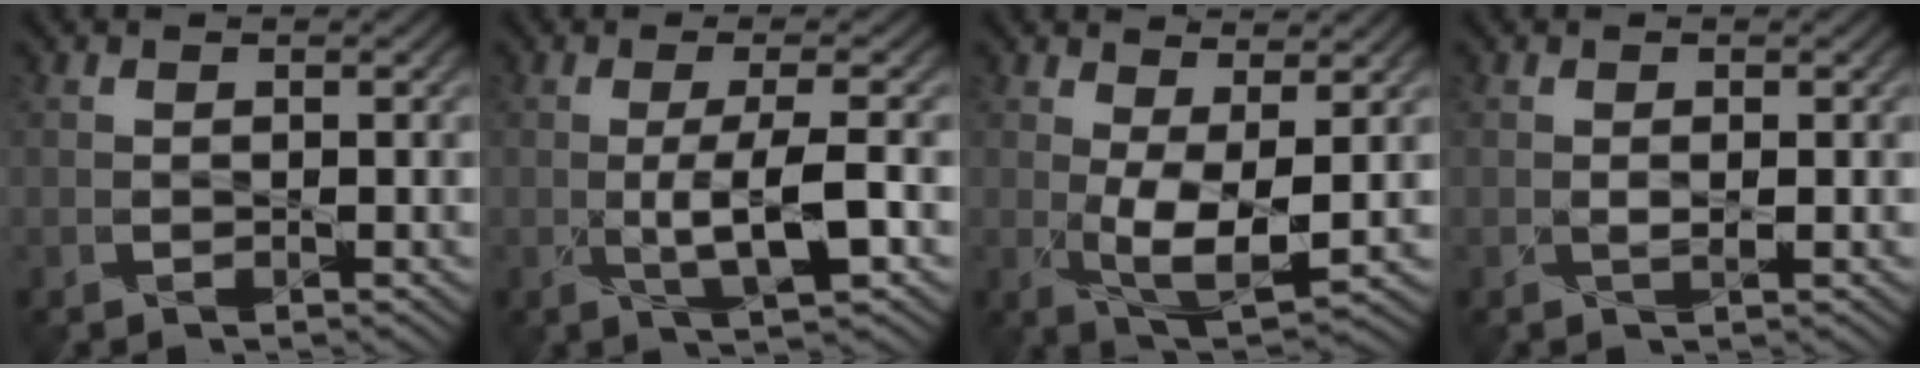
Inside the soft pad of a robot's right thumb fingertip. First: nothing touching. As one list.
[{"total": 4.6, "force": [-1.1, 0.3, 4.4], "torque": [-0.082, 0.000, -0.011]}, {"total": 5.6, "force": [0.5, 2.3, 5.1], "torque": [-0.114, -0.006, 0.018]}, {"total": 1.0, "force": [-0.2, 0.4, 1.0], "torque": [-0.023, 0.001, -0.004]}]